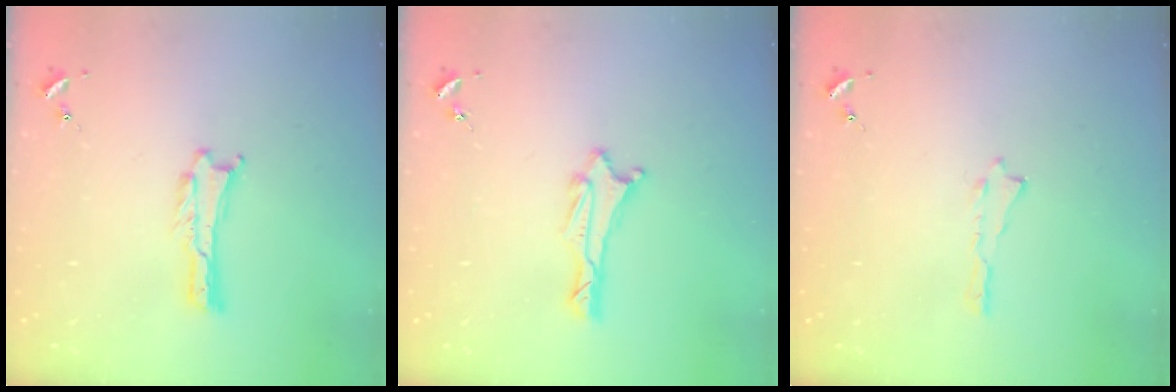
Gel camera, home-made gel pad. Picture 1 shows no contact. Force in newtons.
{"total": 1.5, "press": 1.5, "slide": 0.2}
{"total": 0.0}